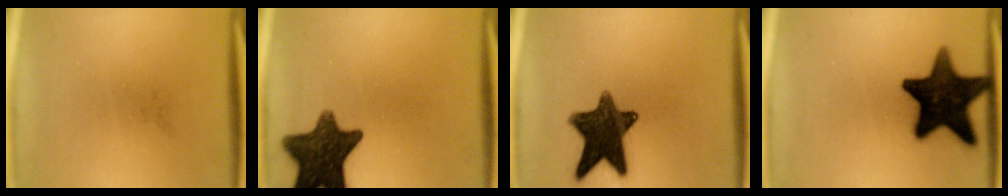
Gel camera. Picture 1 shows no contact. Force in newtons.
{"total": 13.1}
{"total": 13.0}
{"total": 18.4}